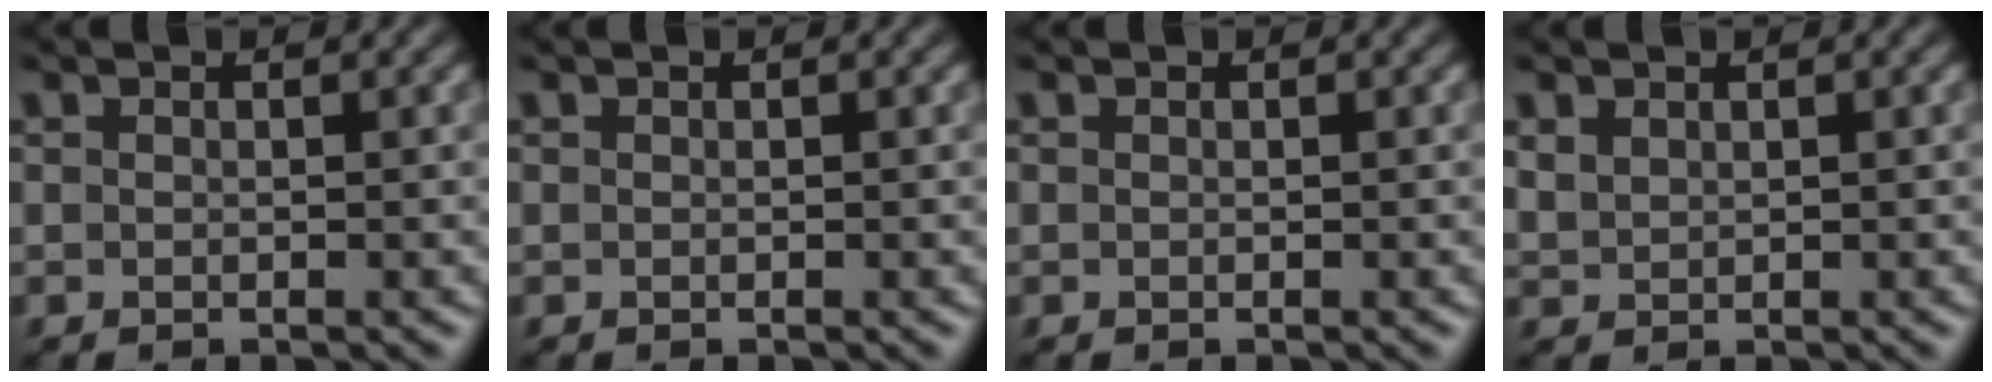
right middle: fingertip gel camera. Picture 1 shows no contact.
{"total": 0.0}
{"total": 0.0}
{"total": 1.3, "force": [0.8, 0.8, 0.5], "torque": [-0.014, 0.000, 0.022]}